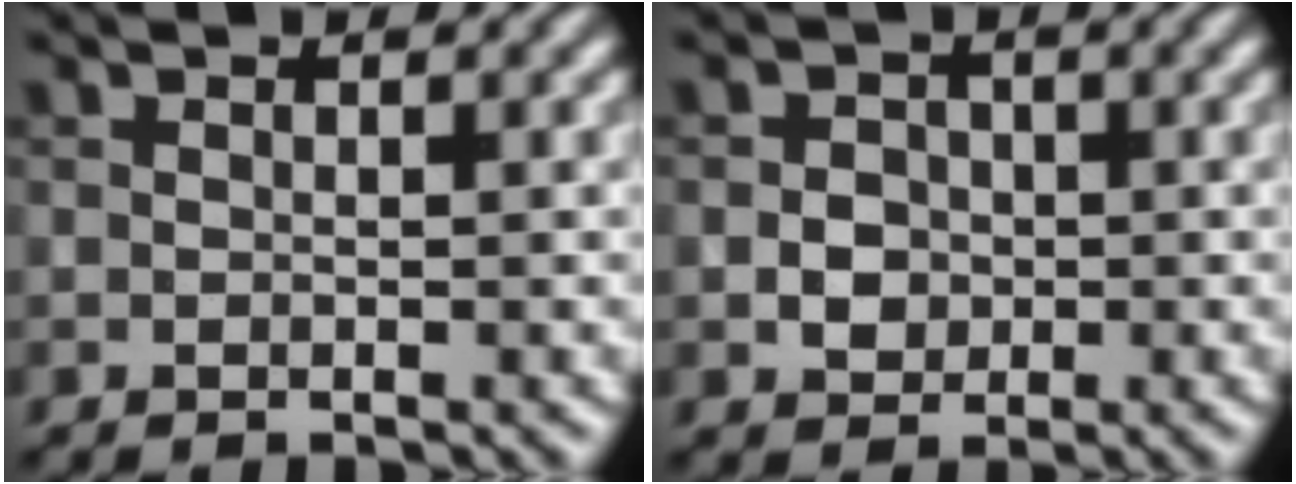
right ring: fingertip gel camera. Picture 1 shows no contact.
{"total": 2.2, "force": [-0.4, 1.9, 0.9], "torque": [-0.006, 0.000, -0.010]}